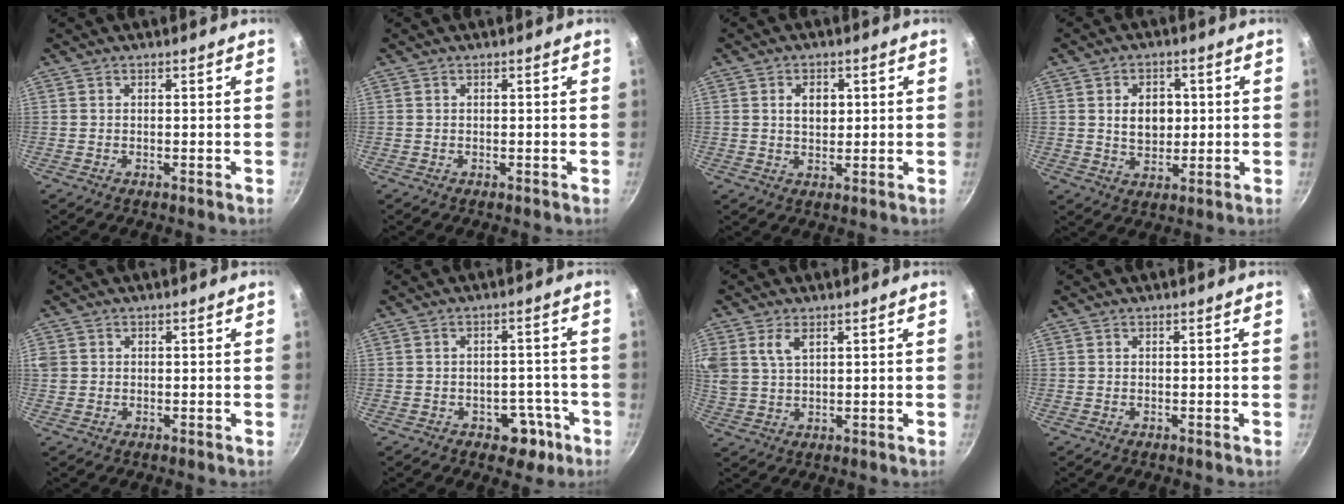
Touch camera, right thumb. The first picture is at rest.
{"total": 0.0}
{"total": 4.3, "force": [1.1, 2.9, 2.9], "torque": [-0.029, -0.005, 0.018]}
{"total": 7.3, "force": [1.1, 5.3, 5.0], "torque": [-0.047, -0.006, 0.021]}
{"total": 2.8, "force": [0.4, 2.5, 1.1], "torque": [-0.024, 0.006, 0.014]}
{"total": 6.0, "force": [-3.2, 4.1, 3.1], "torque": [-0.011, 0.031, -0.038]}
{"total": 6.8, "force": [3.1, 3.9, 4.7], "torque": [-0.106, -0.002, 0.068]}
{"total": 0.0}